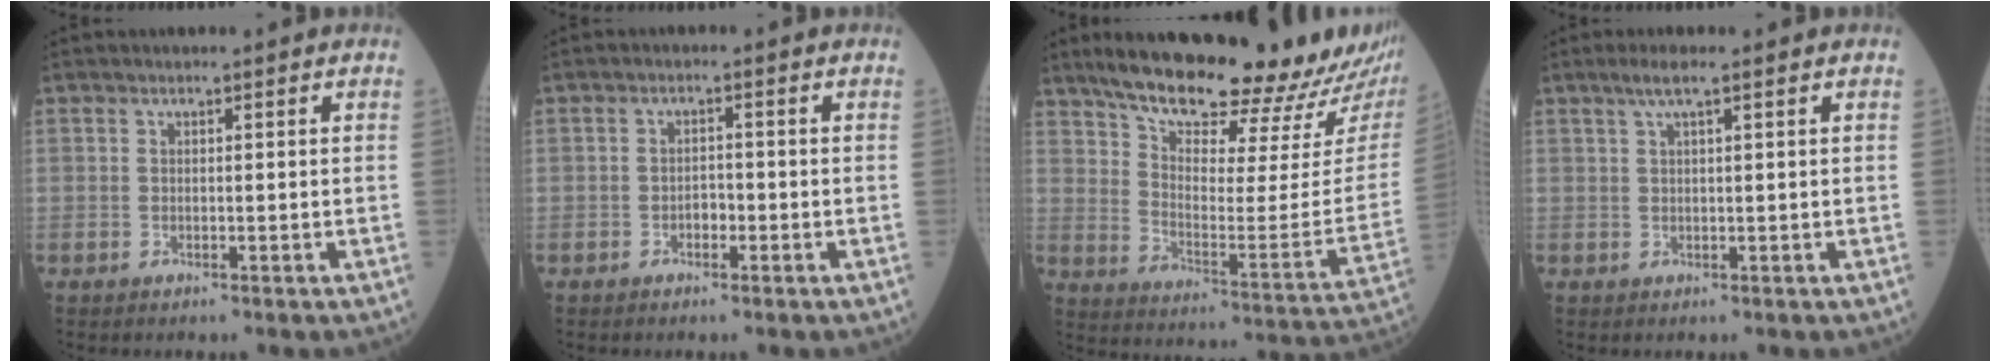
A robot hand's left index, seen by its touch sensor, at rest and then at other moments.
{"total": 1.7, "force": [-0.8, 1.0, 1.2], "torque": [-0.015, 0.005, -0.016]}
{"total": 26.2, "force": [22.9, 4.3, 12.0], "torque": [-0.181, -0.058, 0.308]}
{"total": 2.7, "force": [1.6, -0.1, 2.1], "torque": [-0.049, 0.010, 0.033]}